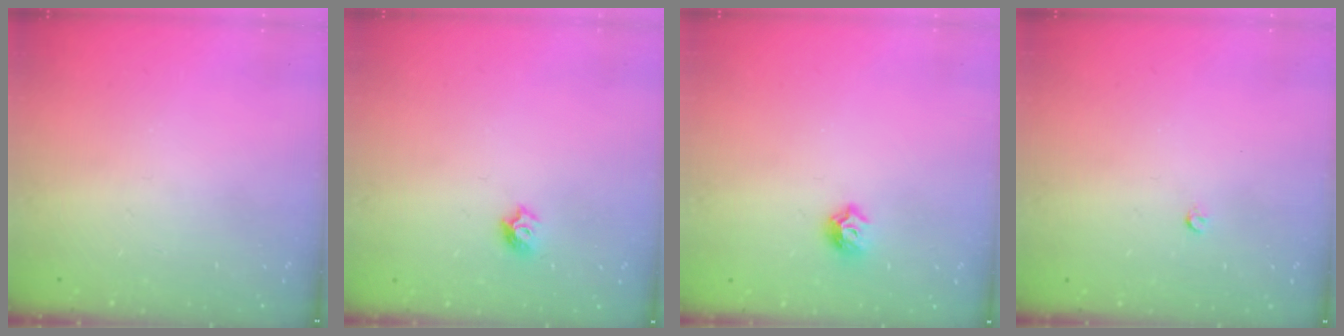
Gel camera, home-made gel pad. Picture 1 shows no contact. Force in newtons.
{"total": 5.1, "press": 5.1, "slide": 0.6}
{"total": 6.3, "press": 6.2, "slide": 0.9}
{"total": 2.6, "press": 2.5, "slide": 0.4}